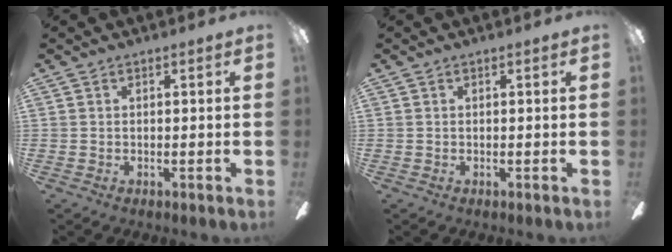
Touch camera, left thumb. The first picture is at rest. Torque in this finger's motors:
{"motor_torque": [0.01, 0.01, -0.07, 0.07, 0.00]}